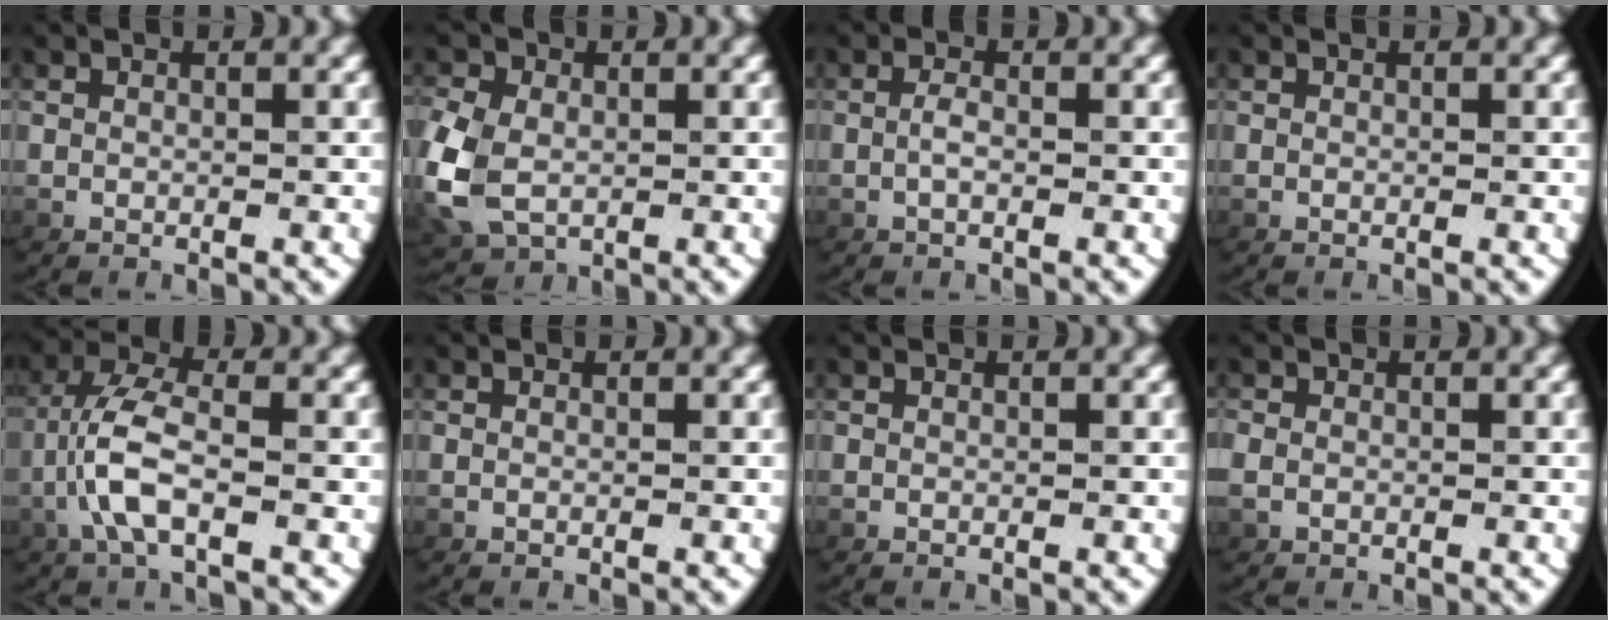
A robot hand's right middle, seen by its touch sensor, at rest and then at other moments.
{"total": 4.3, "force": [-0.3, 3.4, 2.6], "torque": [-0.081, -0.015, 0.012]}
{"total": 0.9, "force": [-0.3, -0.3, 0.8], "torque": [-0.025, -0.001, -0.003]}
{"total": 0.0}
{"total": 4.2, "force": [0.1, 1.2, 4.0], "torque": [-0.095, -0.006, 0.008]}
{"total": 0.0}
{"total": 0.0}
{"total": 0.7, "force": [-0.1, 0.6, 0.4], "torque": [-0.019, 0.001, 0.004]}